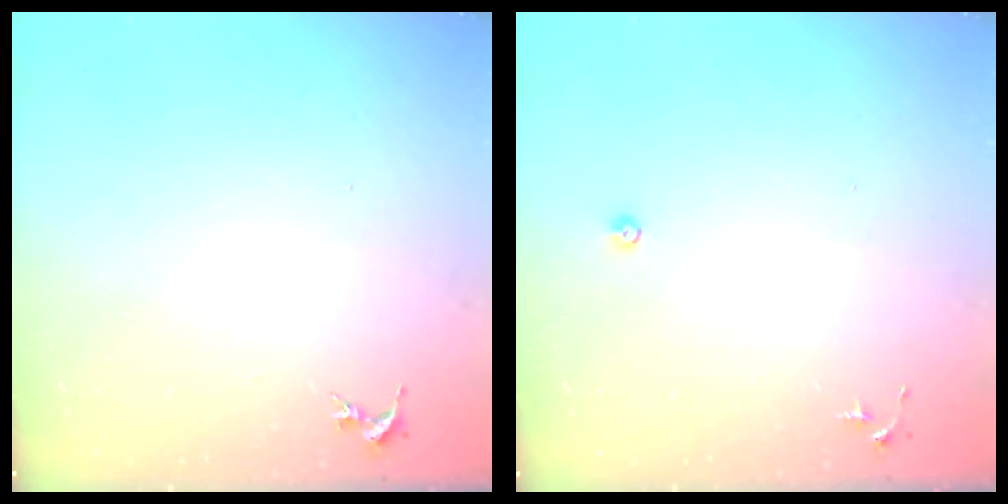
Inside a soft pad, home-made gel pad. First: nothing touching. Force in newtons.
{"total": 3.4, "press": 3.3, "slide": 0.7}